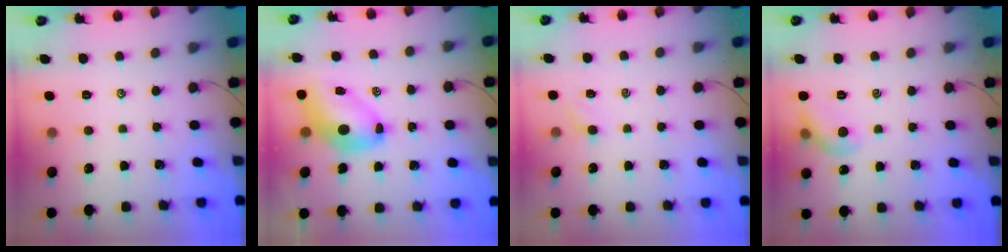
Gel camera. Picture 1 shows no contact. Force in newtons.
{"total": 8.4, "press": 8.1, "slide": 2.3}
{"total": 2.4, "press": 2.3, "slide": 0.7}
{"total": 7.6, "press": 7.5, "slide": 0.7}